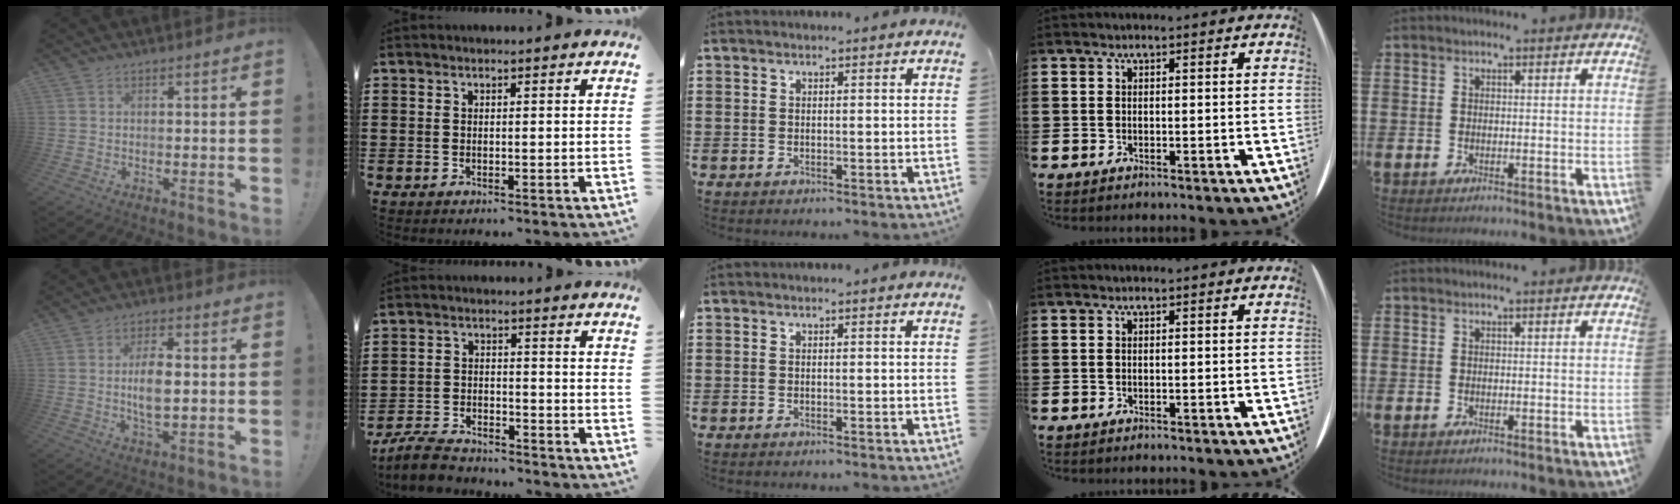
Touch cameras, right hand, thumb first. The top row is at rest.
{"thumb": {"total": 8.2, "force": [0.5, 3.9, 7.2], "torque": [-0.129, -0.004, 0.001]}, "index": {"total": 4.8, "force": [-4.6, 0.8, 1.2], "torque": [-0.042, 0.000, -0.096]}}